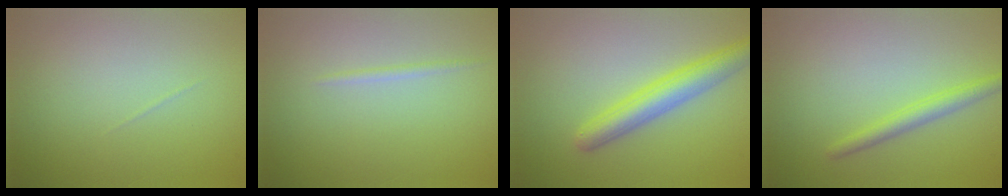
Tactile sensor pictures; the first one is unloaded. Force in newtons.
{"total": 0.7, "press": 0.7, "slide": 0.1}
{"total": 4.4, "press": 4.4, "slide": 0.1}
{"total": 2.0, "press": 2.0, "slide": 0.1}